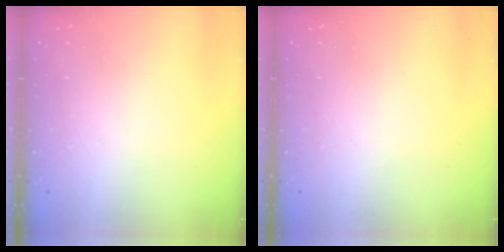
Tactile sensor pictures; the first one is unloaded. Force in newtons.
{"total": 0.0}